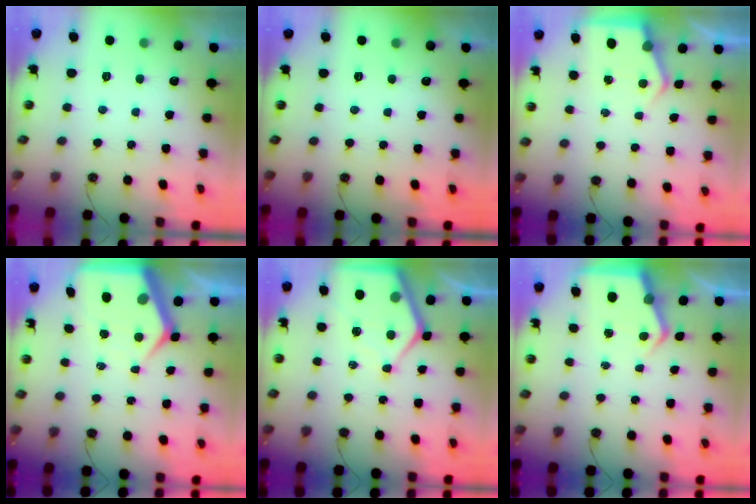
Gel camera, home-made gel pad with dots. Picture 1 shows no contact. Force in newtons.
{"total": 0.0}
{"total": 4.6, "press": 4.6, "slide": 0.6}
{"total": 9.1, "press": 9.0, "slide": 0.8}
{"total": 9.2, "press": 9.2, "slide": 0.9}
{"total": 4.7, "press": 4.7, "slide": 0.5}